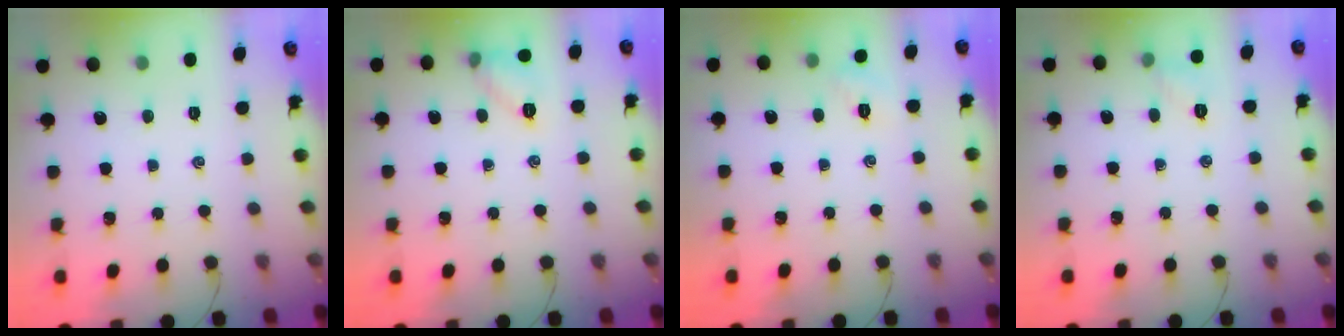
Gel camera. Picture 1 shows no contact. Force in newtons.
{"total": 6.9, "press": 6.7, "slide": 1.5}
{"total": 2.2, "press": 2.2, "slide": 0.6}
{"total": 5.7, "press": 5.5, "slide": 1.4}